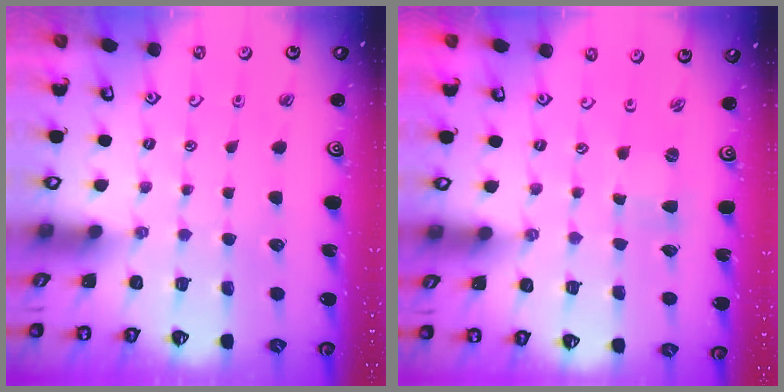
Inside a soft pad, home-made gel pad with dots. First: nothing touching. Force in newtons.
{"total": 0.0}